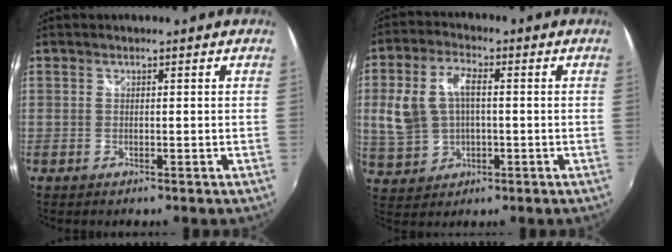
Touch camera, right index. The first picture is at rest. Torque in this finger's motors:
{"motor_torque": [1.22, -0.19, 0.68, 0.11]}